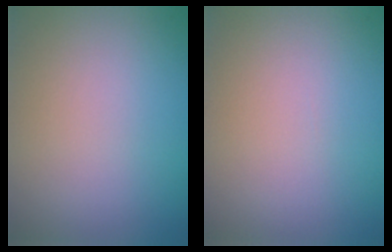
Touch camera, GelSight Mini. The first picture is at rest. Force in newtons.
{"total": 0.0}